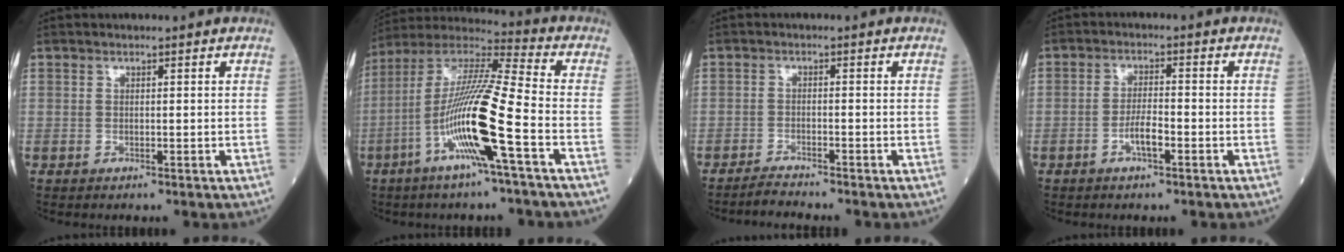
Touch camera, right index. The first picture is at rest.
{"total": 16.4, "force": [-5.4, -0.2, 15.5], "torque": [-0.310, -0.003, -0.111]}
{"total": 2.3, "force": [-2.2, -0.5, 0.2], "torque": [-0.008, -0.010, -0.043]}
{"total": 3.4, "force": [-1.5, 0.8, 3.0], "torque": [-0.053, 0.003, -0.029]}